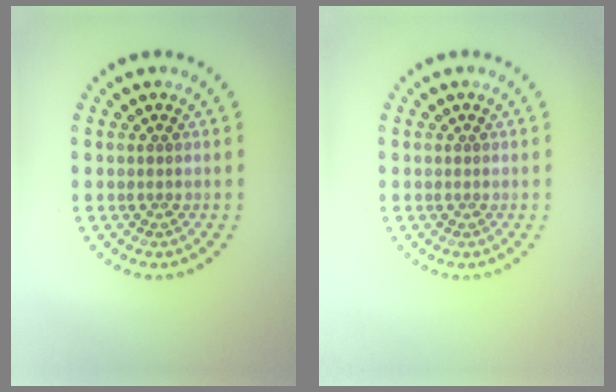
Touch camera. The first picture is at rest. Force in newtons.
{"total": 0.0}